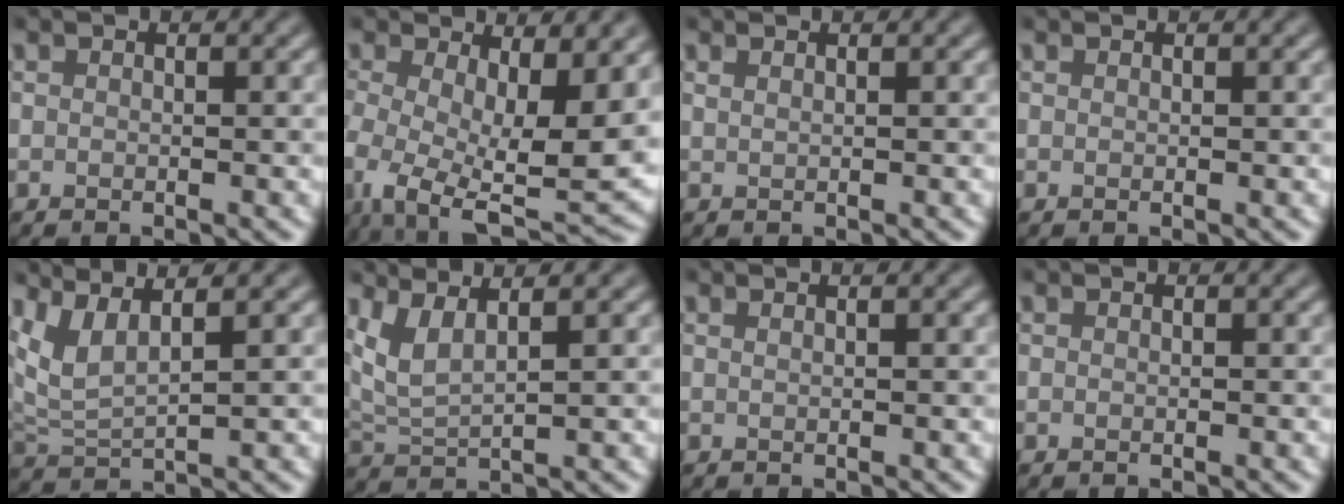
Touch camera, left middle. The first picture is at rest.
{"total": 12.3, "force": [-0.8, 5.7, 10.9], "torque": [-0.192, -0.031, -0.005]}
{"total": 0.9, "force": [0.7, 0.4, 0.5], "torque": [-0.004, -0.002, 0.005]}
{"total": 0.0}
{"total": 3.7, "force": [2.5, 0.9, 2.7], "torque": [-0.066, 0.004, 0.056]}
{"total": 3.4, "force": [2.1, 0.9, 2.5], "torque": [-0.058, 0.004, 0.047]}
{"total": 1.6, "force": [0.9, 0.7, 1.1], "torque": [-0.002, -0.004, -0.005]}
{"total": 0.0}